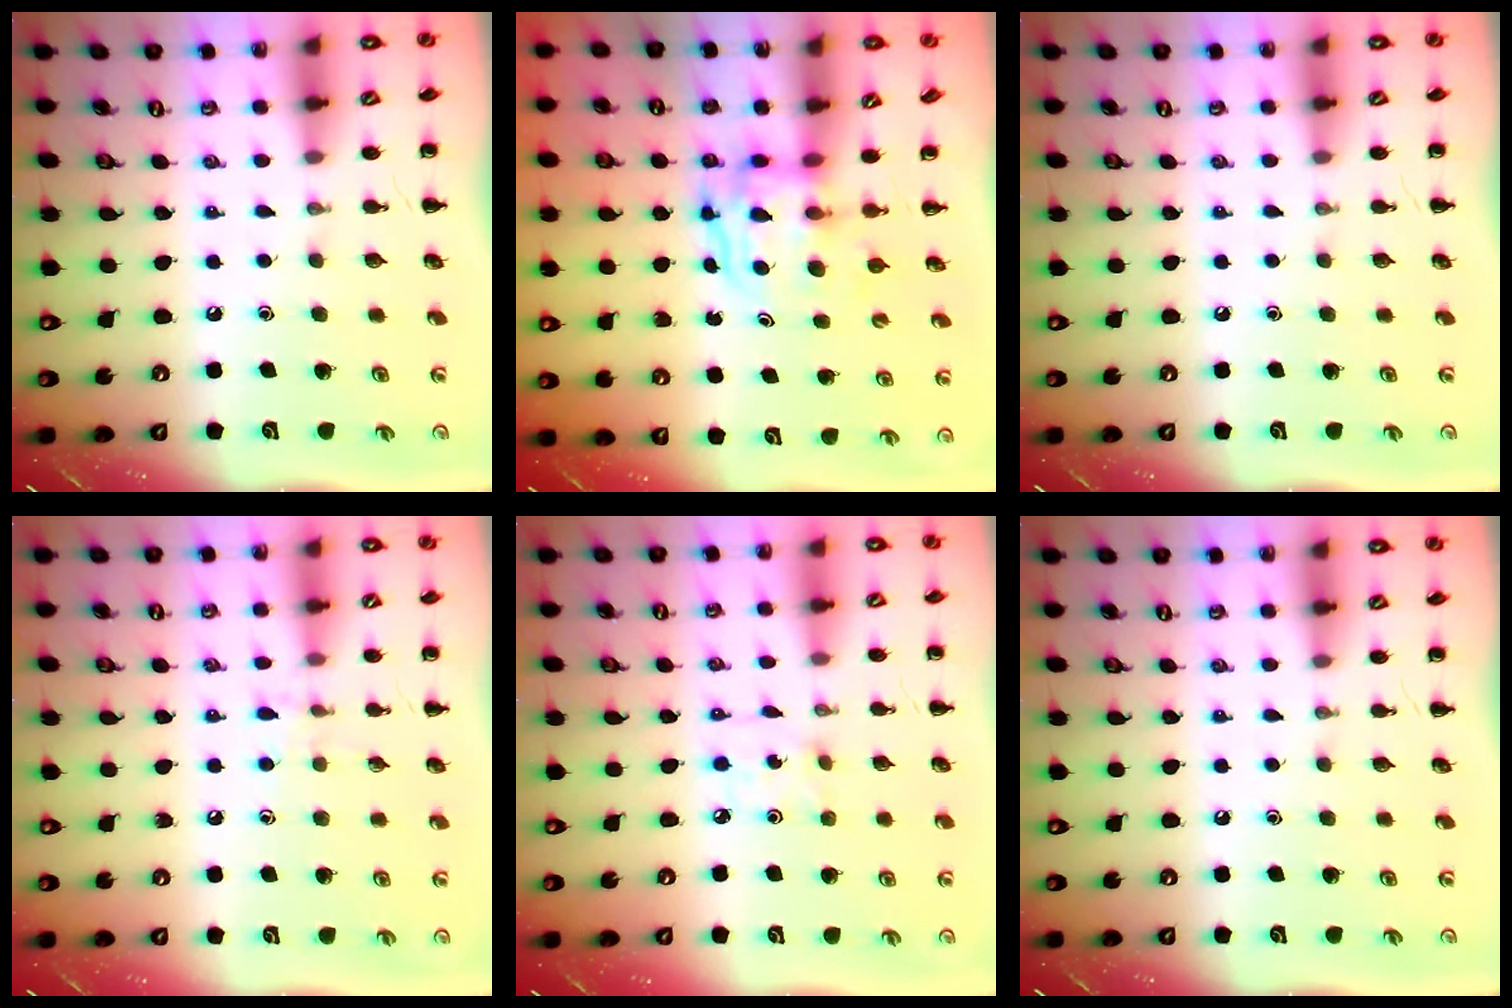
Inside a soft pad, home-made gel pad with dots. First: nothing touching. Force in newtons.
{"total": 3.6, "press": 3.6, "slide": 0.4}
{"total": 0.0}
{"total": 6.6, "press": 6.3, "slide": 1.8}
{"total": 2.5, "press": 2.4, "slide": 0.8}
{"total": 0.0}